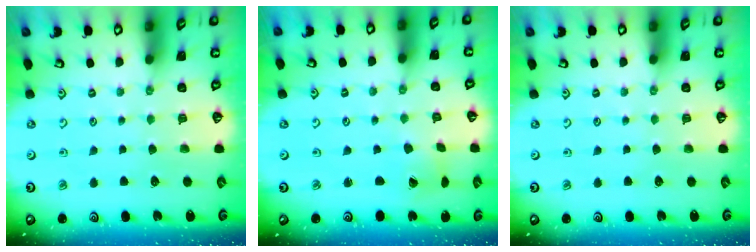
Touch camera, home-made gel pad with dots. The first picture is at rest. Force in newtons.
{"total": 1.4, "press": 1.4, "slide": 0.2}
{"total": 0.0}